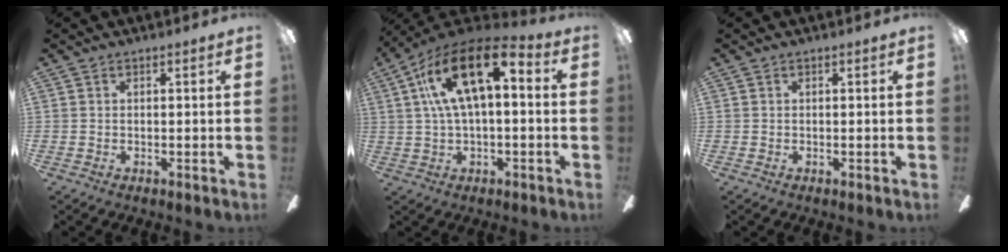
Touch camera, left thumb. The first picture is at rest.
{"total": 18.2, "force": [5.9, 8.6, 15.0], "torque": [-0.262, -0.013, 0.095]}
{"total": 0.0}